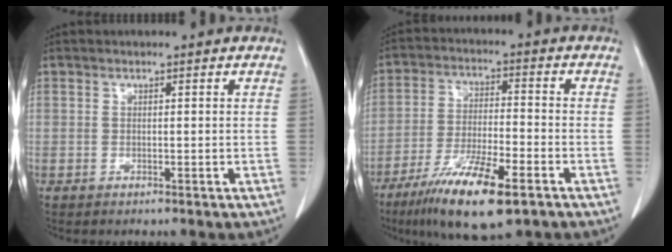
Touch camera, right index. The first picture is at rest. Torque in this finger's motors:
{"motor_torque": [1.09, -1.05, 0.73, 0.15]}